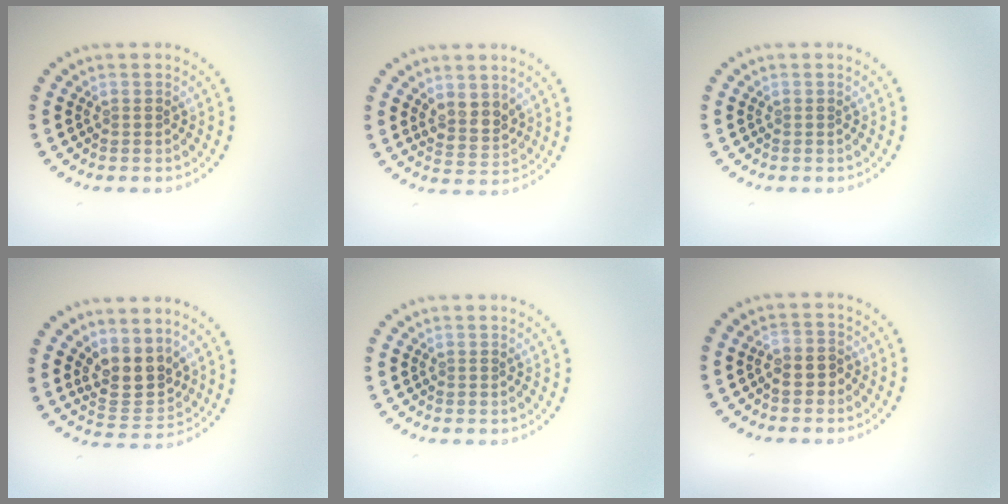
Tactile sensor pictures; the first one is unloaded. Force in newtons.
{"total": 2.5, "press": 2.2, "slide": 1.2}
{"total": 0.0}
{"total": 3.8, "press": 3.4, "slide": 1.7}
{"total": 0.0}
{"total": 1.5, "press": 1.3, "slide": 0.6}